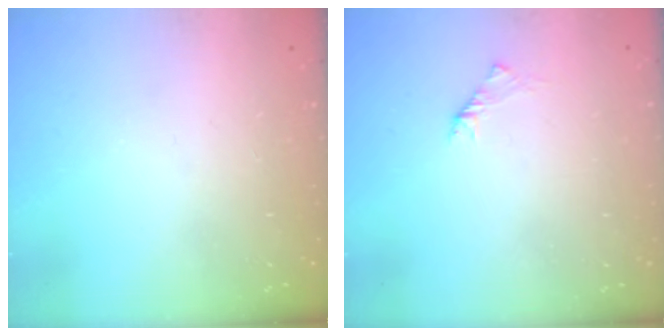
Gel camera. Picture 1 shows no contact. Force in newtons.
{"total": 1.6, "press": 1.4, "slide": 0.6}